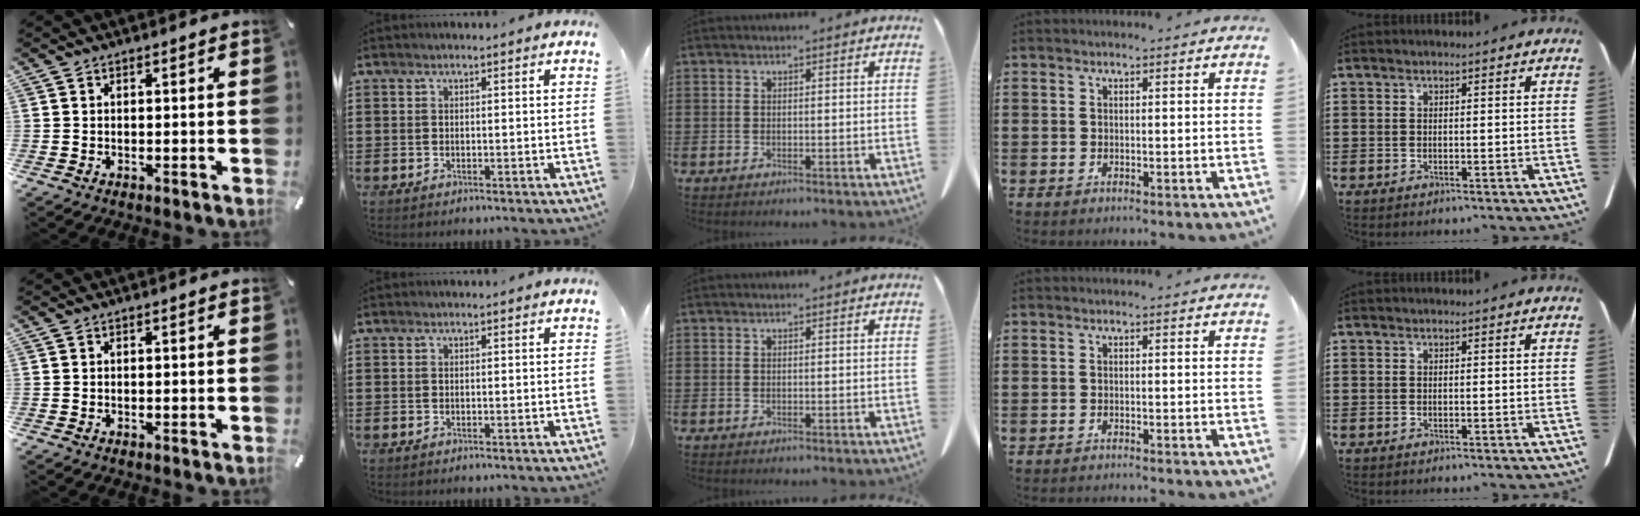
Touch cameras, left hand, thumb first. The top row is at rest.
{"ring": {"total": 0.8, "force": [-0.8, -0.1, 0.1], "torque": [-0.005, 0.000, -0.016]}}